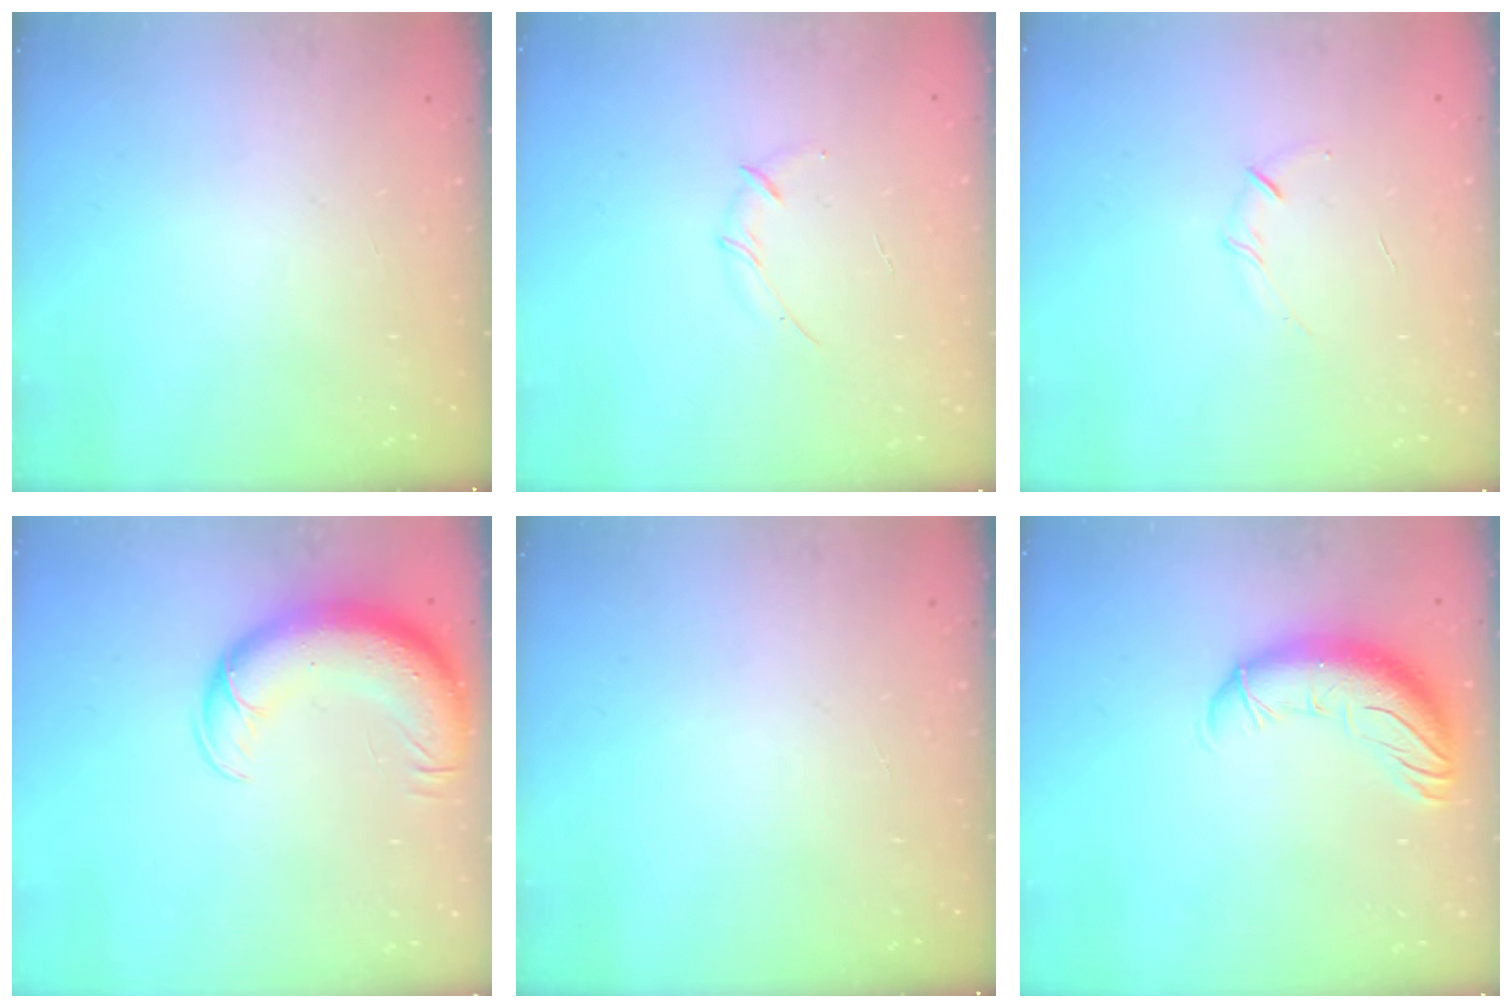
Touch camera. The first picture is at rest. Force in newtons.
{"total": 3.0, "press": 2.9, "slide": 0.8}
{"total": 3.7, "press": 3.6, "slide": 1.1}
{"total": 13.5, "press": 13.1, "slide": 3.3}
{"total": 0.0}
{"total": 12.4, "press": 12.0, "slide": 2.9}